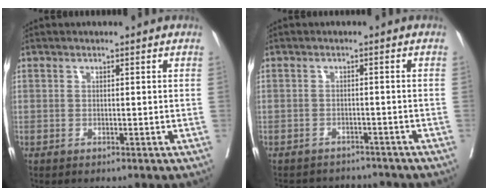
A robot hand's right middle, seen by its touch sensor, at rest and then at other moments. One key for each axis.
{"total": 8.5, "fx": -8.1, "fy": 2.2, "fz": 1.0, "tx": -0.017, "ty": 0.012, "tz": -0.103}